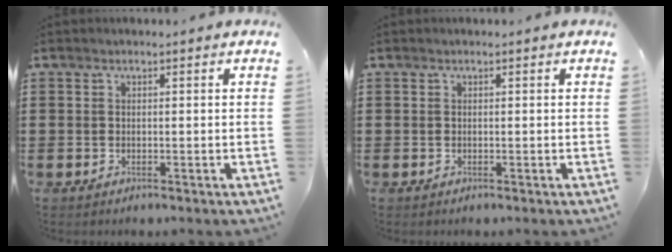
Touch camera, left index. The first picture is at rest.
{"total": 0.0}